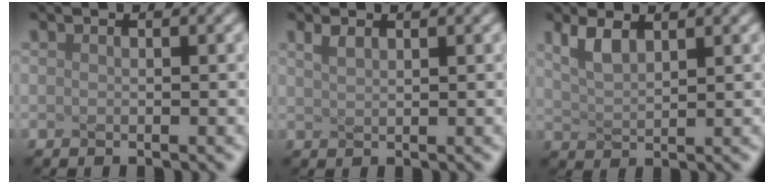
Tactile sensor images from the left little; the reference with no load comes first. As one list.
[{"total": 1.1, "force": [0.8, 0.4, 0.7], "torque": [-0.018, 0.002, 0.018]}, {"total": 2.5, "force": [1.5, 0.9, 1.8], "torque": [-0.043, 0.001, 0.032]}]